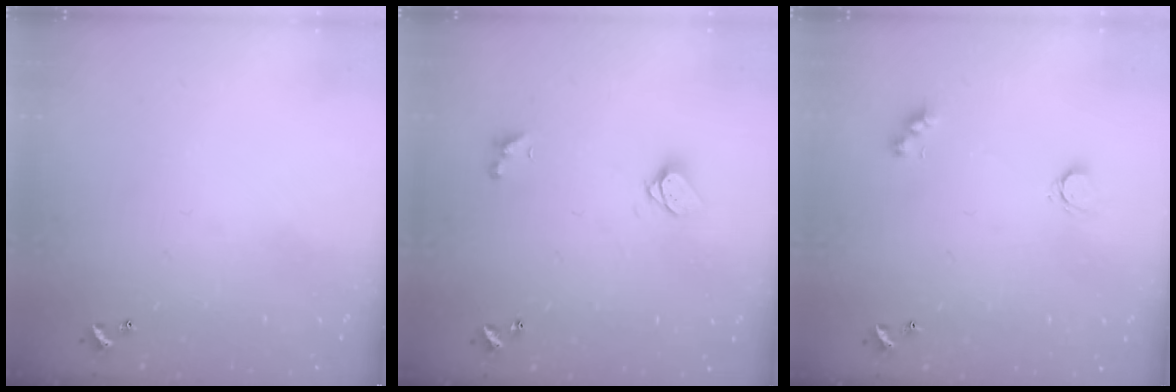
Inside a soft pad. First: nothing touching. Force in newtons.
{"total": 2.4, "press": 2.4, "slide": 0.3}
{"total": 2.9, "press": 2.9, "slide": 0.5}